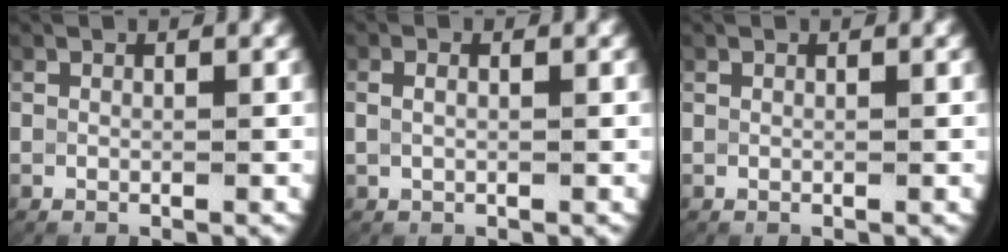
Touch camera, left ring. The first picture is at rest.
{"total": 1.1, "force": [0.2, 0.5, 0.9], "torque": [-0.024, -0.002, 0.008]}
{"total": 0.0}